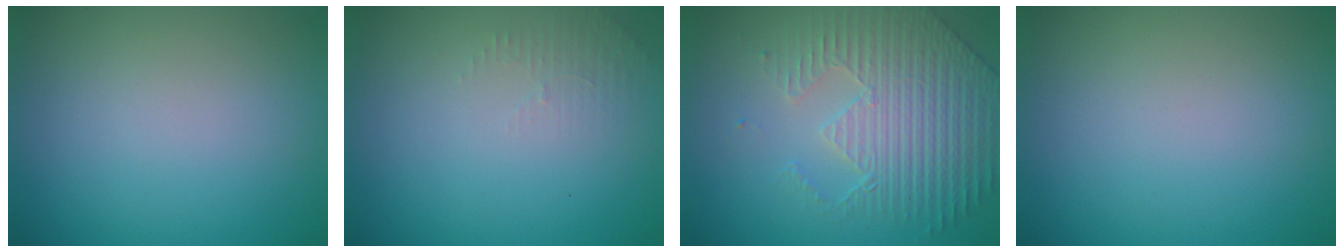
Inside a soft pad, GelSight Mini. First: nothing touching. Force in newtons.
{"total": 1.3, "press": 1.2, "slide": 0.3}
{"total": 4.4, "press": 4.3, "slide": 1.1}
{"total": 0.0}